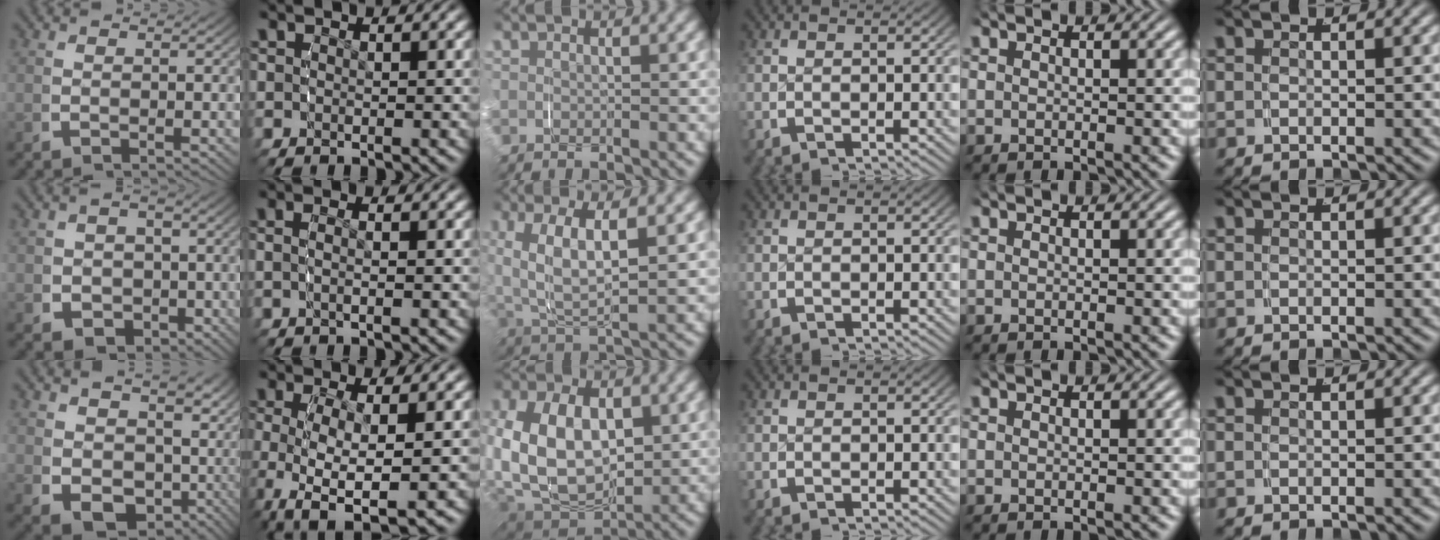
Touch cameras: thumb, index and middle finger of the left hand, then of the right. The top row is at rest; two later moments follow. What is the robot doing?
{"motion": "grasp_and_lifting", "object": "shirt"}